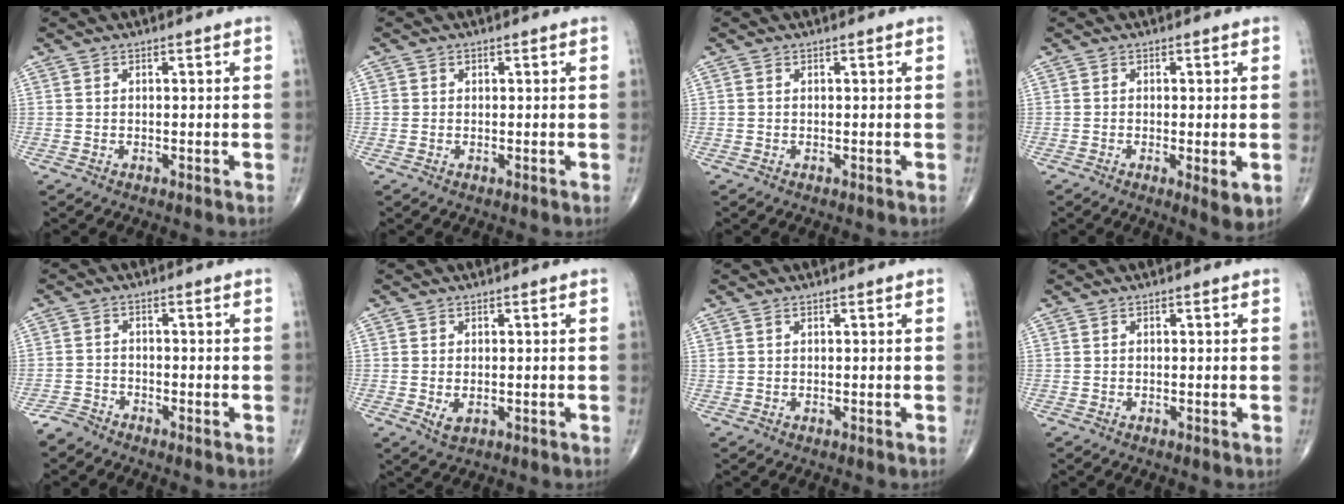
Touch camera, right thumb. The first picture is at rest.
{"total": 0.8, "force": [0.2, 0.8, 0.1], "torque": [0.005, 0.002, 0.002]}
{"total": 0.0}
{"total": 4.2, "force": [-1.0, 1.1, 3.9], "torque": [-0.064, -0.013, -0.017]}
{"total": 2.6, "force": [-2.4, 0.8, 0.0], "torque": [0.002, -0.003, -0.054]}
{"total": 2.5, "force": [-0.4, 1.6, 1.9], "torque": [-0.032, -0.005, -0.001]}
{"total": 0.6, "force": [0.5, 0.3, 0.4], "torque": [-0.007, 0.007, 0.011]}
{"total": 0.0}